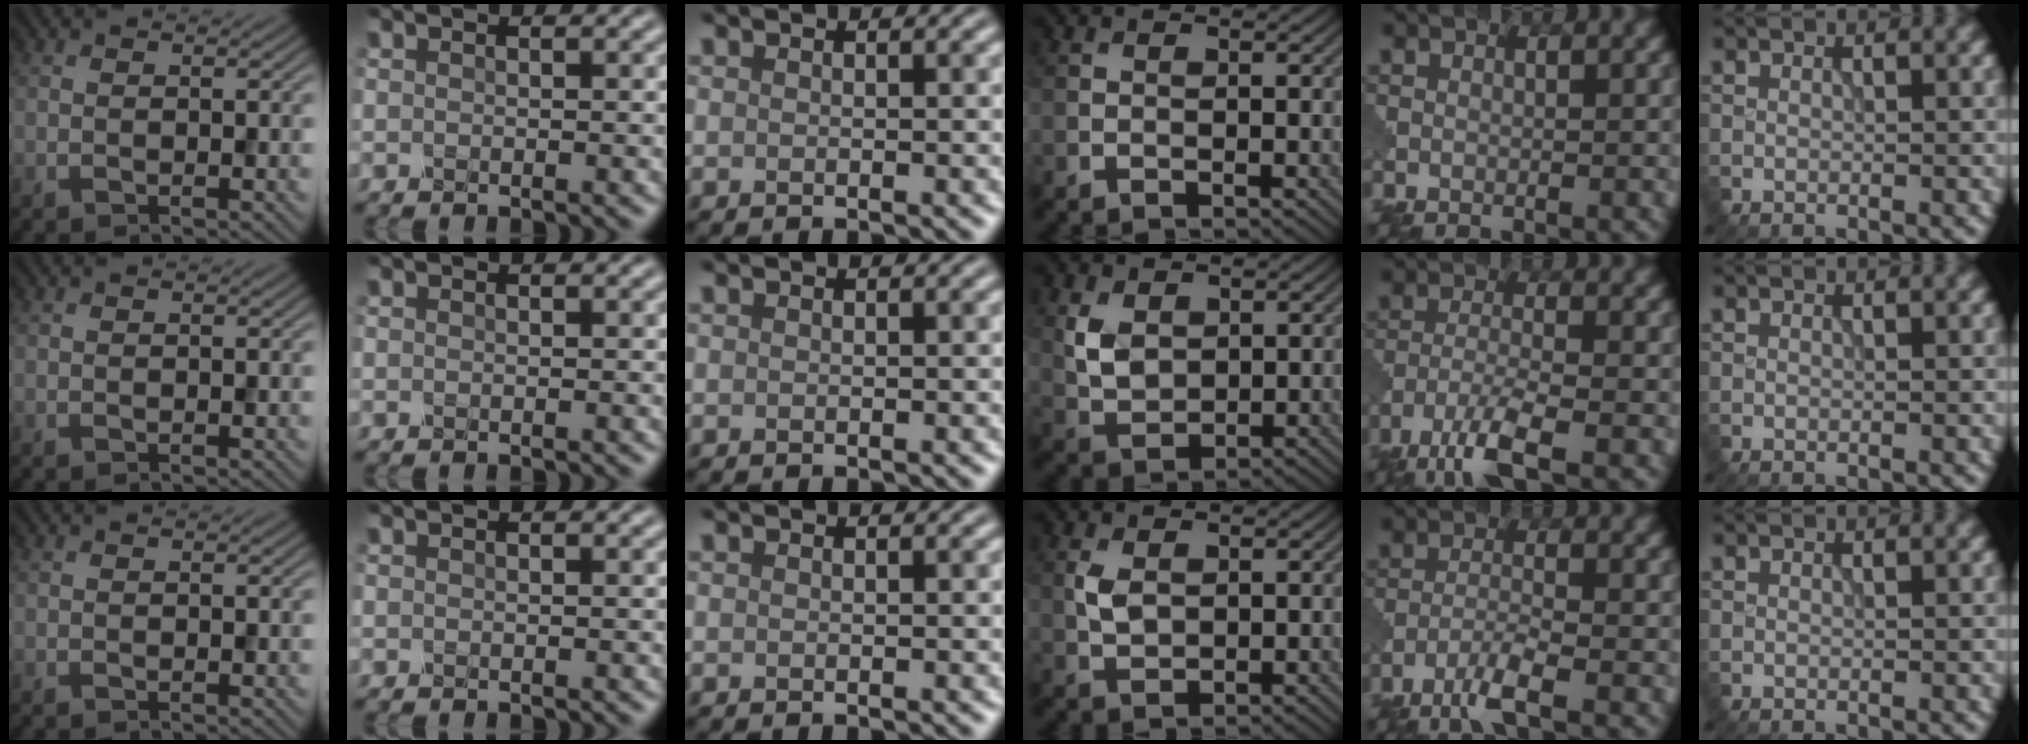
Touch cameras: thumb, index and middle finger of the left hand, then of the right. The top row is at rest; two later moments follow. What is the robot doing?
{"motion": "squeeze", "object": "clothespin"}